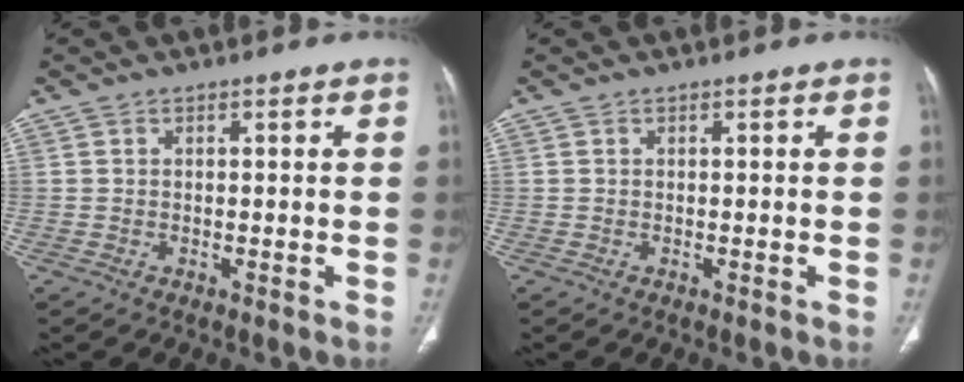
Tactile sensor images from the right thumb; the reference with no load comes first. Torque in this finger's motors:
{"motor_torque": [0.00, 0.00, 0.00, 0.00, 0.04]}